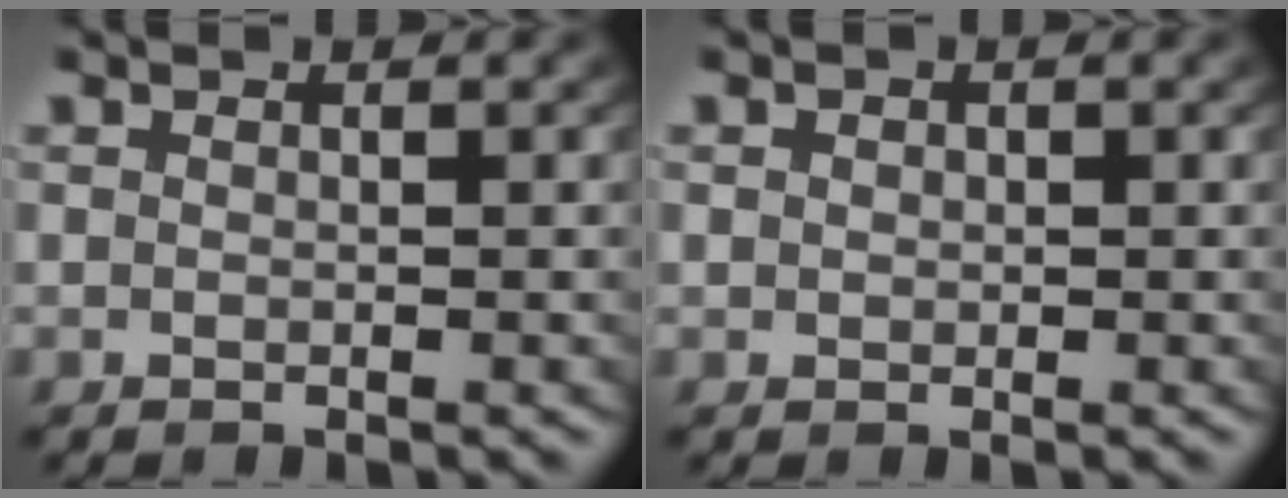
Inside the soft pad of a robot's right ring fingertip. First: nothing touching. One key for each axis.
{"total": 0.7, "fx": 0.0, "fy": 0.6, "fz": 0.3, "tx": -0.012, "ty": -0.010, "tz": 0.005}